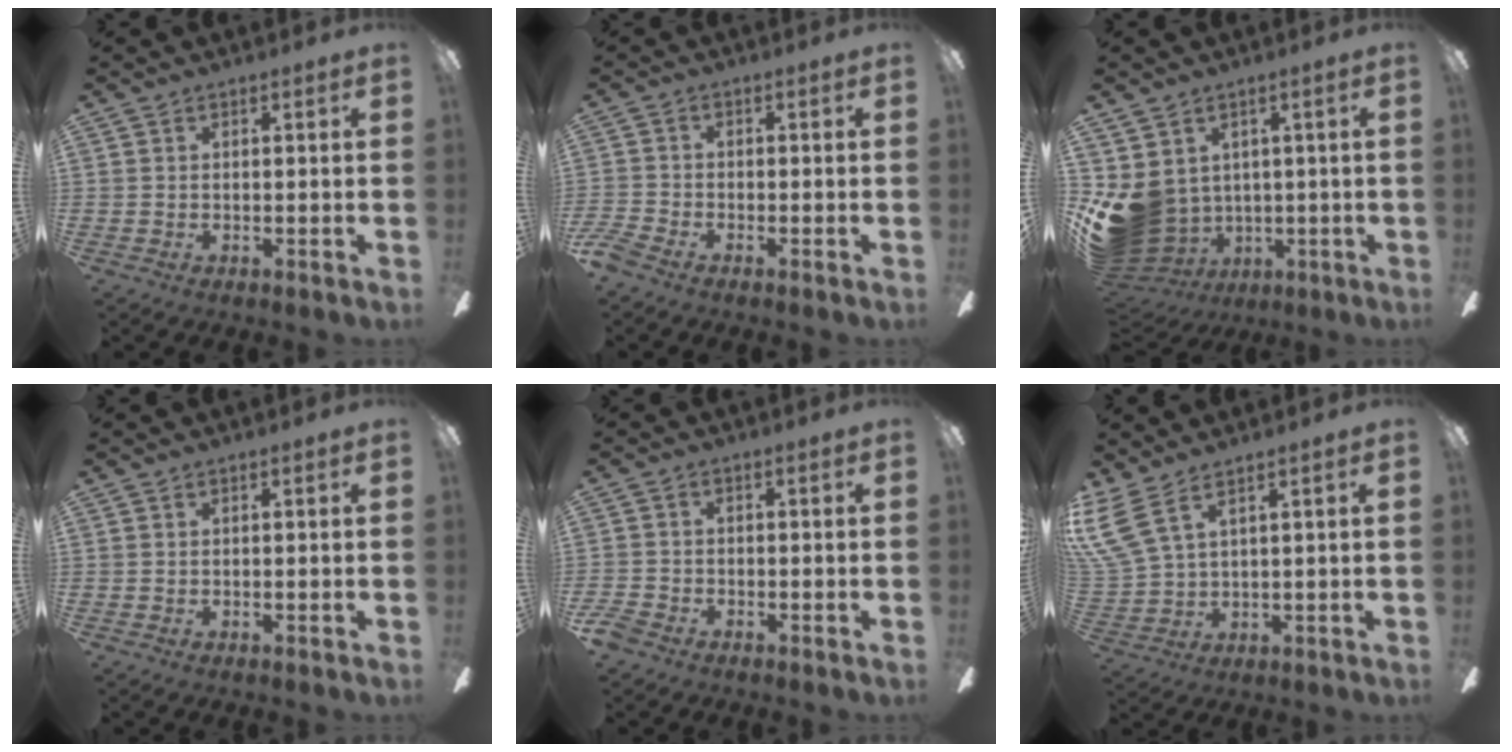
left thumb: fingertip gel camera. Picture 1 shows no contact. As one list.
[{"total": 3.3, "force": [-2.5, 1.2, 1.8], "torque": [-0.046, 0.006, -0.051]}, {"total": 11.4, "force": [0.1, 10.1, 5.4], "torque": [-0.142, -0.015, 0.011]}, {"total": 0.0}, {"total": 3.2, "force": [-2.3, 1.8, 1.4], "torque": [-0.039, 0.007, -0.049]}, {"total": 8.9, "force": [5.4, 3.5, 6.1], "torque": [-0.144, -0.025, 0.107]}]